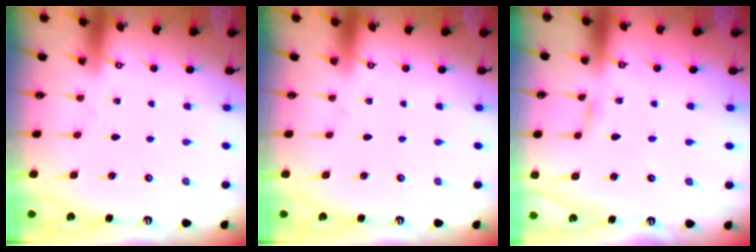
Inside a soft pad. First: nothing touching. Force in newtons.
{"total": 0.0}
{"total": 2.4, "press": 2.4, "slide": 0.2}